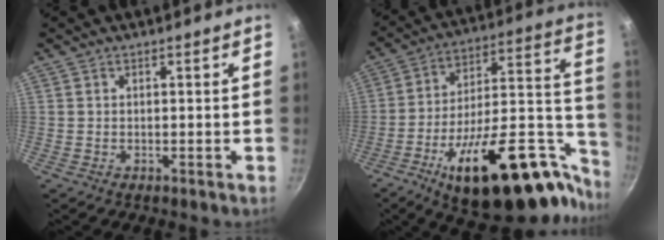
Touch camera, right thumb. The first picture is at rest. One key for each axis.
{"total": 34.0, "fx": -16.2, "fy": 14.3, "fz": 26.2, "tx": -0.320, "ty": 0.093, "tz": -0.236}